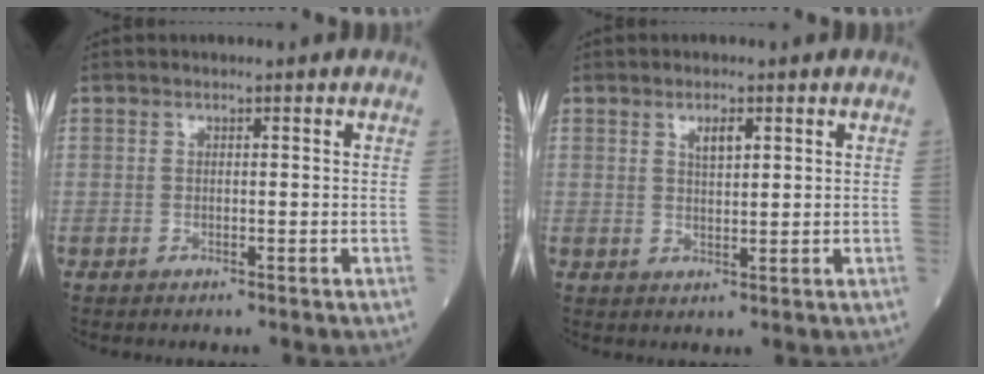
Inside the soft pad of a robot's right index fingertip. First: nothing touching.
{"total": 2.4, "force": [1.2, 0.7, 2.0], "torque": [-0.037, 0.000, 0.024]}